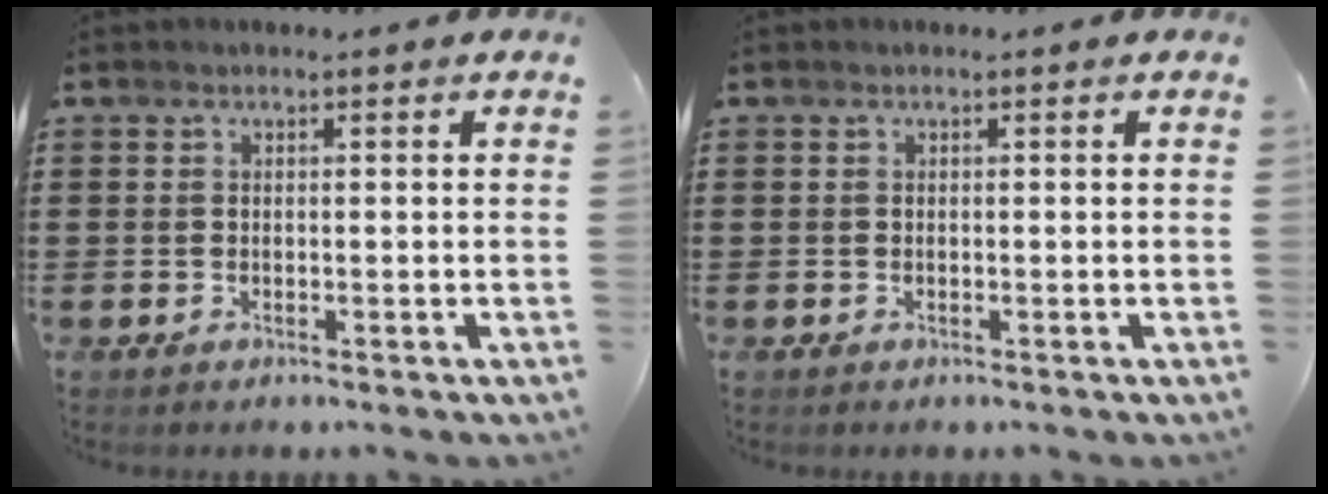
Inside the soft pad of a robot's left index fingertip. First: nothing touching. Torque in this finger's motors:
{"motor_torque": [-0.02, -0.02, 0.00, 0.00]}